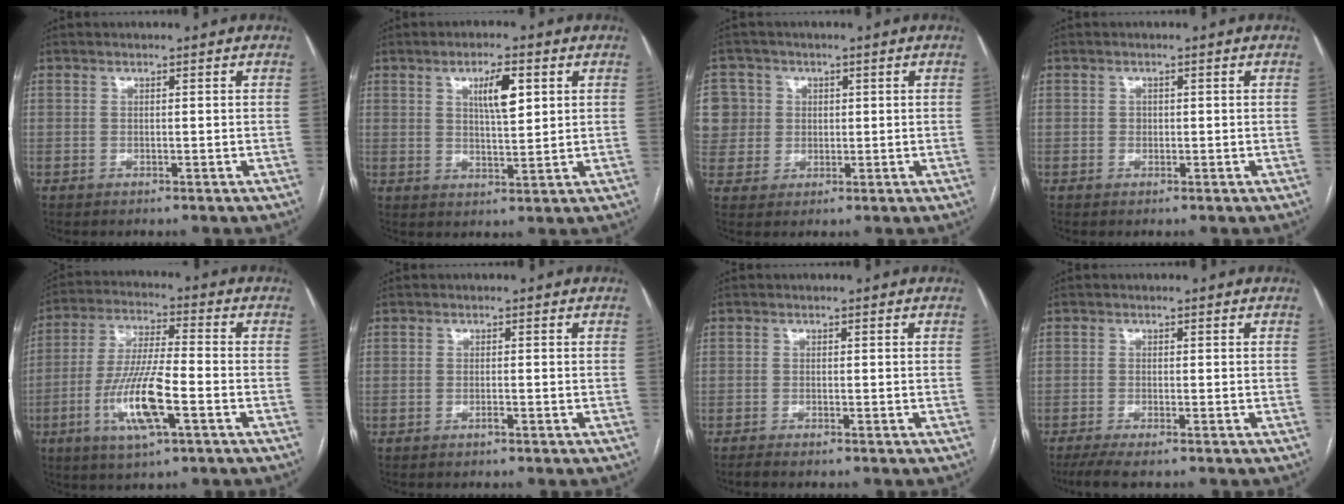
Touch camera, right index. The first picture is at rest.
{"total": 5.9, "force": [2.3, 1.5, 5.2], "torque": [-0.090, 0.002, 0.040]}
{"total": 10.2, "force": [2.2, 9.8, 1.8], "torque": [-0.063, 0.034, 0.057]}
{"total": 0.9, "force": [0.0, 0.8, 0.3], "torque": [-0.004, 0.002, 0.001]}
{"total": 12.4, "force": [-4.3, 1.9, 11.5], "torque": [-0.233, -0.010, -0.077]}
{"total": 0.8, "force": [-0.5, 0.1, 0.6], "torque": [-0.015, -0.001, -0.007]}
{"total": 1.5, "force": [-1.3, 0.1, 0.8], "torque": [-0.016, -0.004, -0.019]}
{"total": 4.4, "force": [-3.3, 0.5, 2.9], "torque": [-0.050, -0.010, -0.056]}